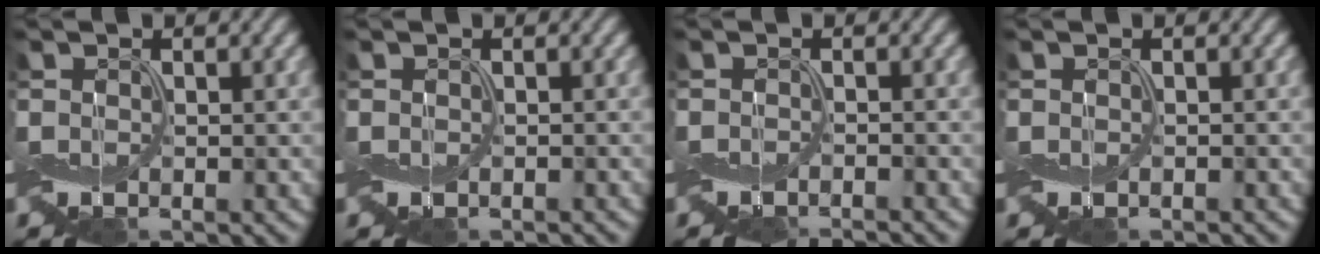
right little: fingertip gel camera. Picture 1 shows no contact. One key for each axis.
{"total": 0.0}
{"total": 2.3, "fx": -2.2, "fy": 0.1, "fz": 0.8, "tx": -0.005, "ty": -0.009, "tz": -0.039}
{"total": 0.0}